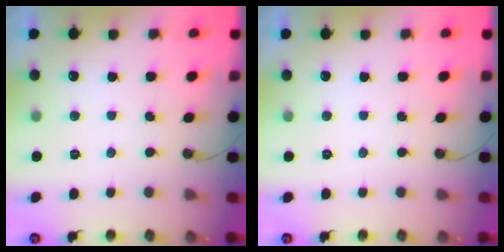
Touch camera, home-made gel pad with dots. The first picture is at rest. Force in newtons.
{"total": 0.0}